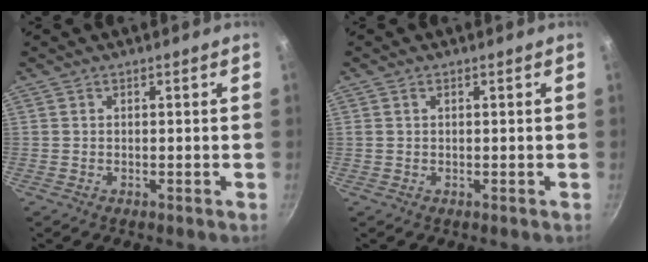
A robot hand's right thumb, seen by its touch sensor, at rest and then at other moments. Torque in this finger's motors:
{"motor_torque": [0.31, -0.53, -0.46, 0.06, -0.01]}